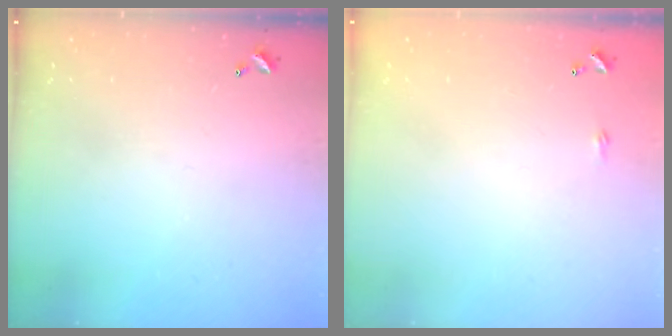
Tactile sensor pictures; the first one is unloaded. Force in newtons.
{"total": 2.2, "press": 2.1, "slide": 0.4}